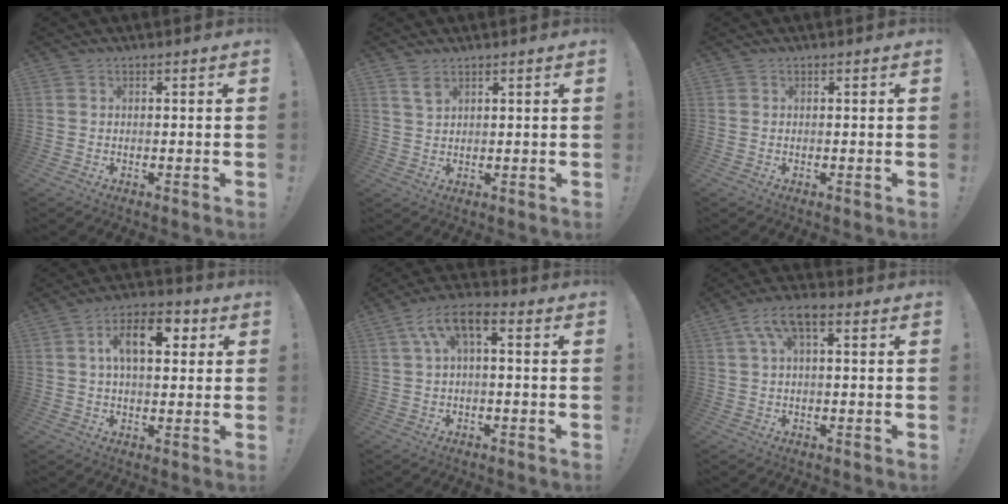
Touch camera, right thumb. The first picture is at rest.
{"total": 3.7, "force": [2.5, 1.9, 2.0], "torque": [-0.029, -0.012, 0.045]}
{"total": 0.0}
{"total": 11.8, "force": [3.0, 6.2, 9.5], "torque": [-0.147, 0.012, 0.049]}
{"total": 8.1, "force": [1.9, 3.2, 7.2], "torque": [-0.139, -0.001, 0.037]}
{"total": 7.6, "force": [2.3, 3.1, 6.6], "torque": [-0.114, 0.003, 0.046]}